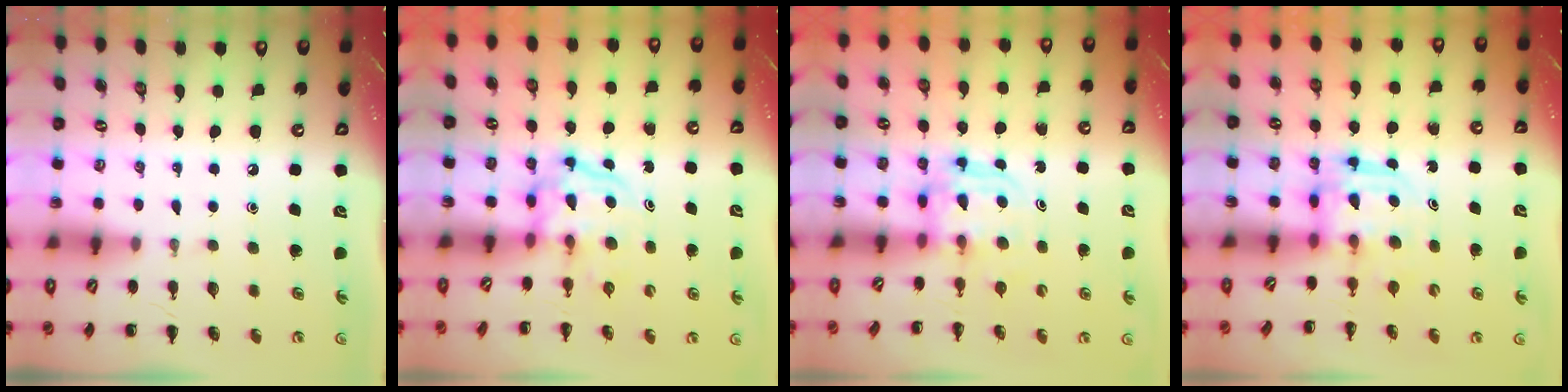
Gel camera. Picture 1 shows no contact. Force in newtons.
{"total": 3.8, "press": 3.8, "slide": 0.3}
{"total": 3.7, "press": 3.7, "slide": 0.2}
{"total": 3.1, "press": 3.1, "slide": 0.2}